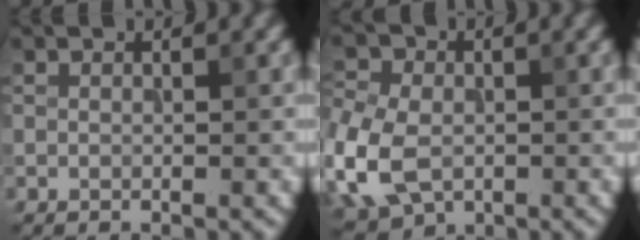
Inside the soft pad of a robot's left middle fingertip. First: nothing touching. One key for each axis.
{"total": 10.8, "fx": -2.9, "fy": 7.9, "fz": 6.7, "tx": -0.157, "ty": -0.029, "tz": -0.060}